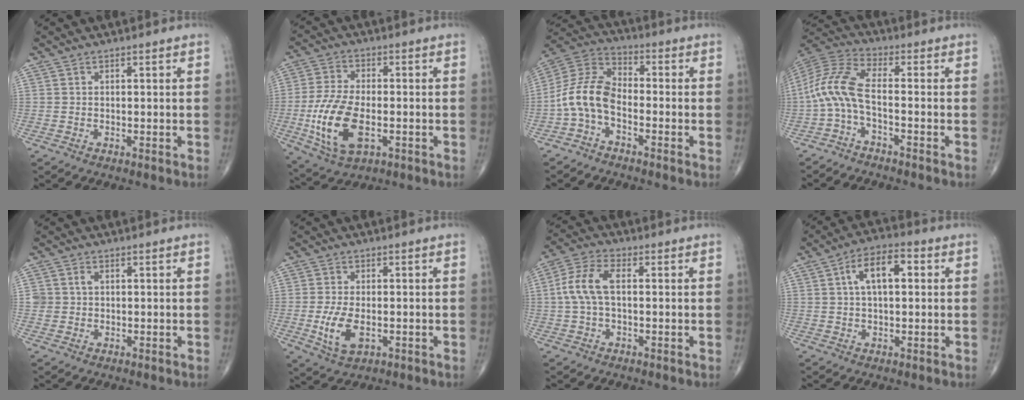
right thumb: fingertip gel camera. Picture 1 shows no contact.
{"total": 13.4, "force": [-3.1, 6.9, 11.1], "torque": [-0.231, 0.003, -0.051]}
{"total": 9.6, "force": [-3.2, 5.5, 7.2], "torque": [-0.142, 0.045, -0.077]}
{"total": 9.4, "force": [-2.5, 3.0, 8.5], "torque": [-0.197, 0.041, -0.059]}
{"total": 1.9, "force": [0.3, 1.7, 0.9], "torque": [-0.008, 0.001, 0.007]}
{"total": 6.8, "force": [-1.5, 3.6, 5.5], "torque": [-0.113, -0.006, -0.020]}
{"total": 7.8, "force": [0.4, 3.9, 6.7], "torque": [-0.152, 0.025, 0.005]}
{"total": 8.6, "force": [1.9, 4.2, 7.3], "torque": [-0.118, 0.019, 0.025]}